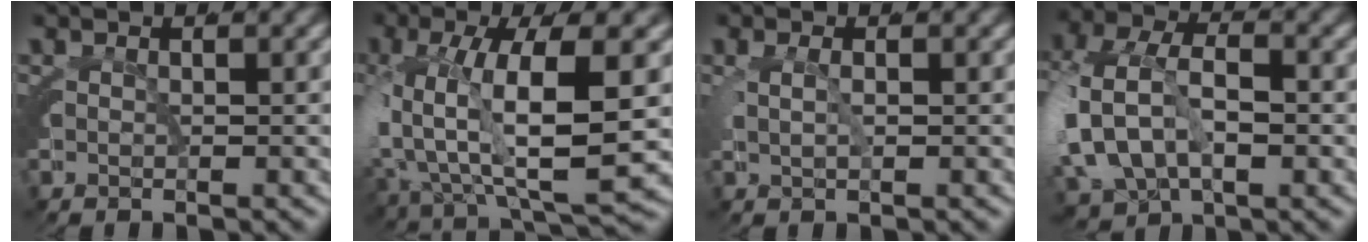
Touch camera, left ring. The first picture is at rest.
{"total": 10.7, "force": [-0.9, 6.5, 8.5], "torque": [-0.166, -0.018, -0.005]}
{"total": 0.6, "force": [-0.1, 0.5, 0.3], "torque": [-0.010, -0.005, 0.002]}
{"total": 7.7, "force": [-1.9, 6.3, 3.9], "torque": [-0.120, -0.027, -0.023]}